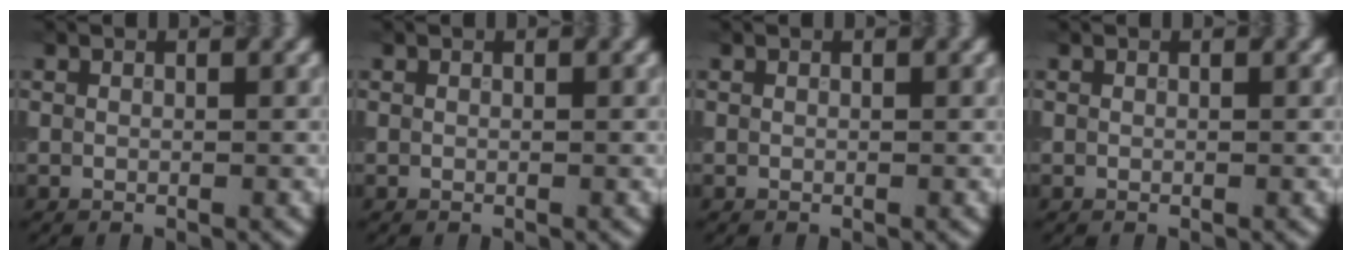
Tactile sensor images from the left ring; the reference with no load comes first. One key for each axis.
{"total": 0.0}
{"total": 0.0}
{"total": 0.0}